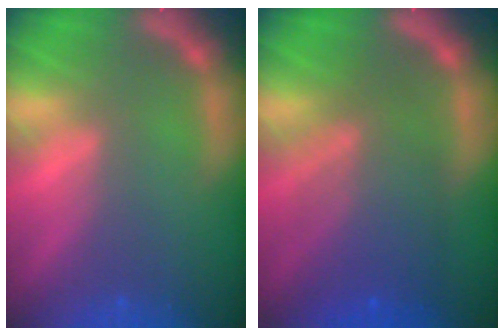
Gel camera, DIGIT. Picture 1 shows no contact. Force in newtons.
{"total": 7.5}